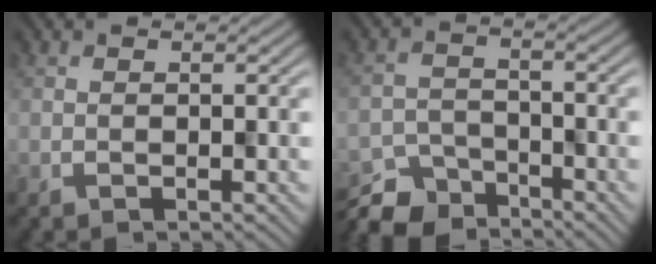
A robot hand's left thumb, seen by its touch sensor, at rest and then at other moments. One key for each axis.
{"total": 7.1, "fx": -6.5, "fy": 2.7, "fz": 1.2, "tx": -0.023, "ty": -0.018, "tz": -0.106}